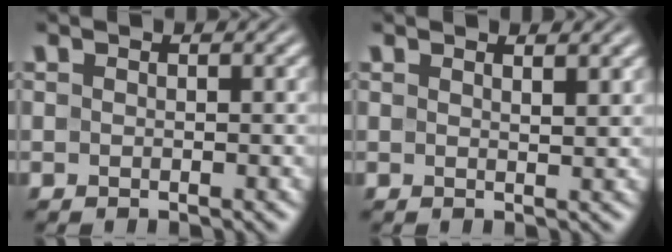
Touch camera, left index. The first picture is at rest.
{"total": 1.2, "force": [1.1, 0.3, 0.5], "torque": [-0.001, 0.001, 0.012]}